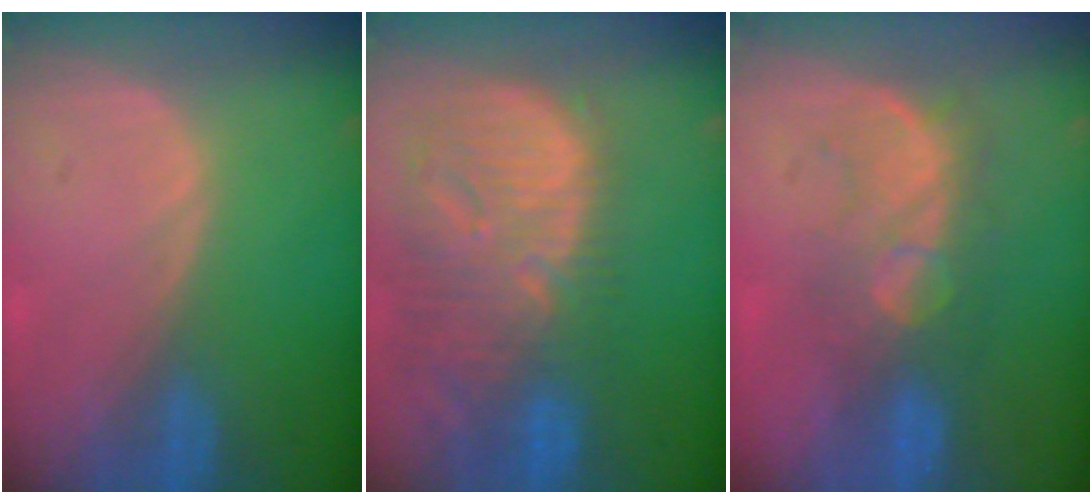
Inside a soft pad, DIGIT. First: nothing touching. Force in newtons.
{"total": 13.4, "press": 11.6, "slide": 6.7}
{"total": 7.7, "press": 7.5, "slide": 1.7}